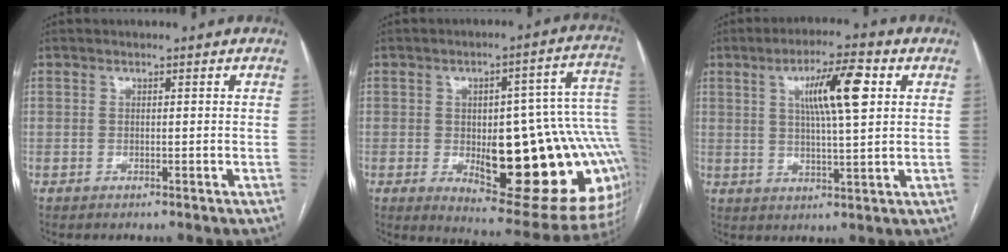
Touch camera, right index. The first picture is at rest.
{"total": 25.8, "force": [-3.2, 7.6, 24.5], "torque": [-0.226, 0.023, -0.017]}
{"total": 9.8, "force": [3.1, 1.2, 9.2], "torque": [-0.156, 0.011, 0.051]}